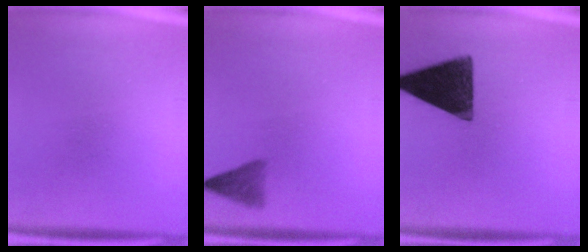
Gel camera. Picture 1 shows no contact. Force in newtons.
{"total": 2.8}
{"total": 14.7}